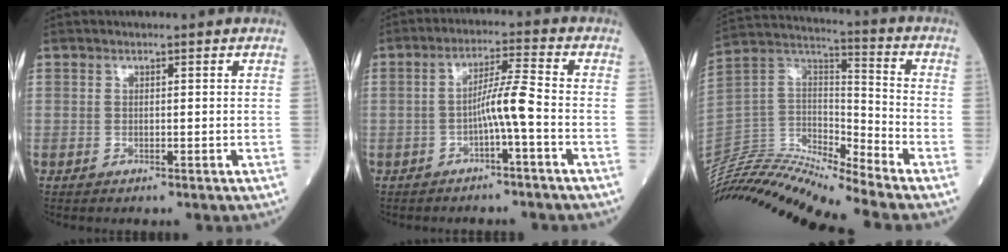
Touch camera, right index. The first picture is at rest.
{"total": 5.3, "force": [-1.9, -0.6, 4.9], "torque": [-0.086, 0.012, -0.033]}
{"total": 19.4, "force": [-18.3, -0.9, 6.3], "torque": [-0.121, 0.032, -0.334]}